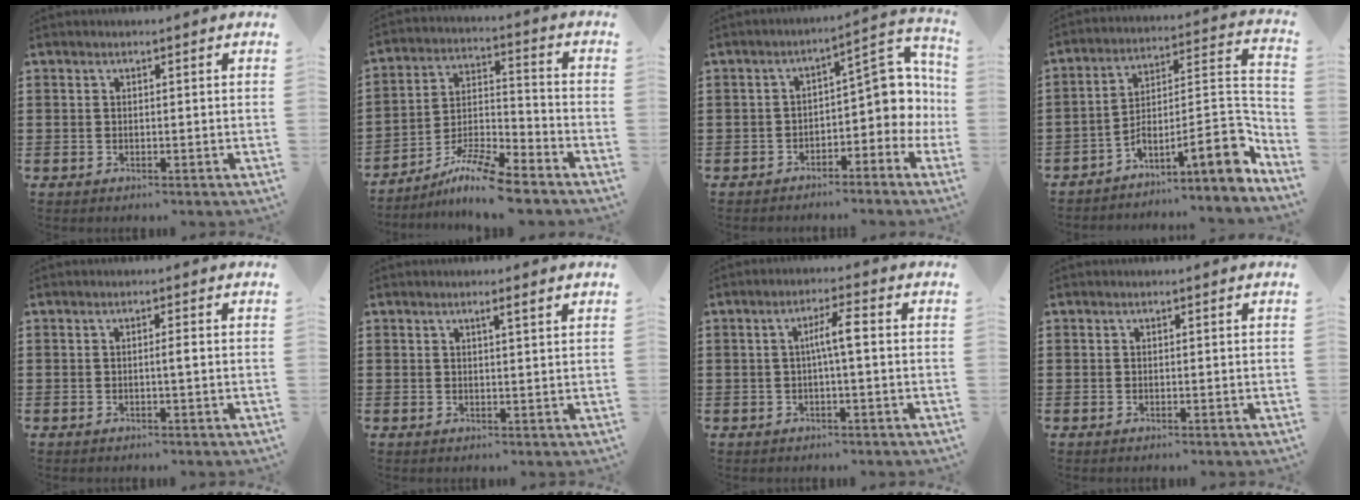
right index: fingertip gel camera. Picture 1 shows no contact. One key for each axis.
{"total": 9.2, "fx": -7.8, "fy": 1.0, "fz": 4.7, "tx": -0.086, "ty": 0.015, "tz": -0.150}
{"total": 6.2, "fx": -1.3, "fy": 3.4, "fz": 5.0, "tx": -0.074, "ty": -0.014, "tz": -0.031}
{"total": 9.8, "fx": -5.7, "fy": 1.9, "fz": 7.7, "tx": -0.108, "ty": -0.017, "tz": -0.112}
{"total": 1.1, "fx": -0.1, "fy": -0.1, "fz": 1.1, "tx": -0.023, "ty": -0.002, "tz": -0.004}
{"total": 1.8, "fx": 0.9, "fy": 0.1, "fz": 1.5, "tx": -0.031, "ty": 0.000, "tz": 0.014}
{"total": 4.0, "fx": -0.1, "fy": 0.3, "fz": 4.0, "tx": -0.074, "ty": 0.003, "tz": -0.006}
{"total": 0.0}